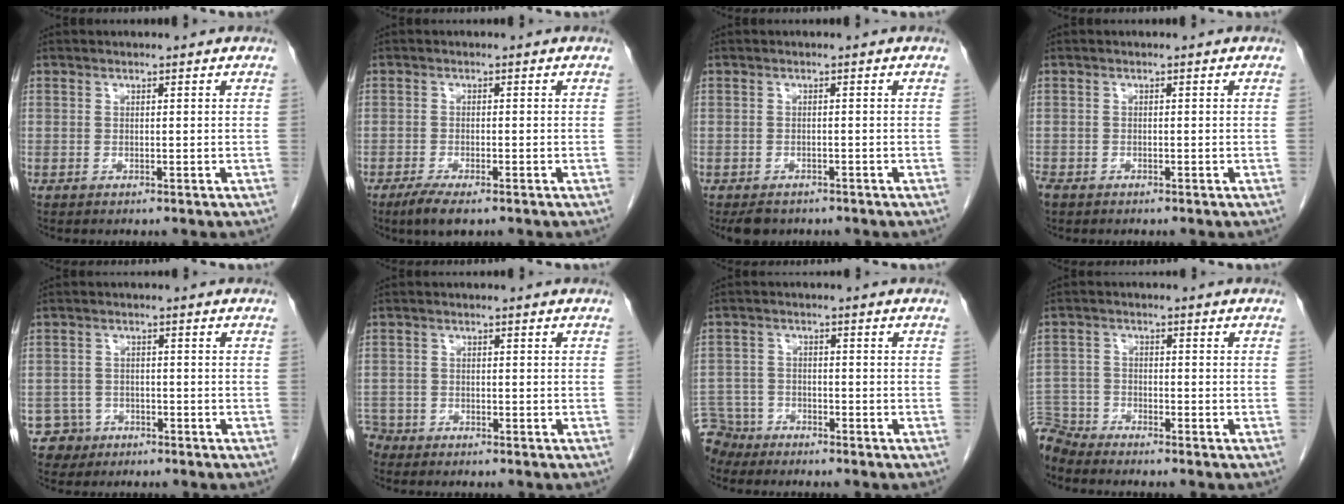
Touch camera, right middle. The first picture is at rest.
{"total": 3.9, "force": [-2.7, 0.9, 2.7], "torque": [-0.053, -0.009, -0.045]}
{"total": 3.3, "force": [-2.6, 1.7, 0.9], "torque": [-0.017, -0.002, -0.035]}
{"total": 1.6, "force": [-1.2, 0.9, 0.6], "torque": [-0.019, -0.003, -0.021]}
{"total": 3.5, "force": [-2.0, 2.8, -0.6], "torque": [0.014, 0.011, -0.034]}
{"total": 3.2, "force": [-2.9, 1.3, -0.3], "torque": [0.002, -0.001, -0.058]}
{"total": 6.4, "force": [-5.7, 2.8, -0.3], "torque": [0.004, -0.004, -0.109]}
{"total": 5.5, "force": [-5.5, 0.5, -0.2], "torque": [0.006, -0.004, -0.107]}